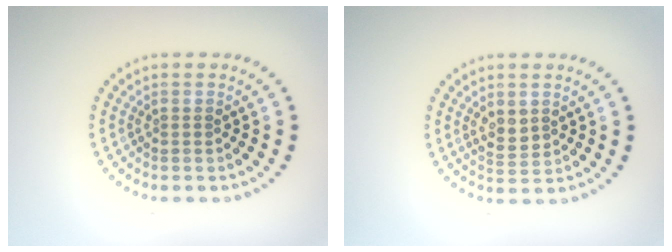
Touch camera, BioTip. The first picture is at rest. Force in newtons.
{"total": 1.9, "press": 1.8, "slide": 0.7}